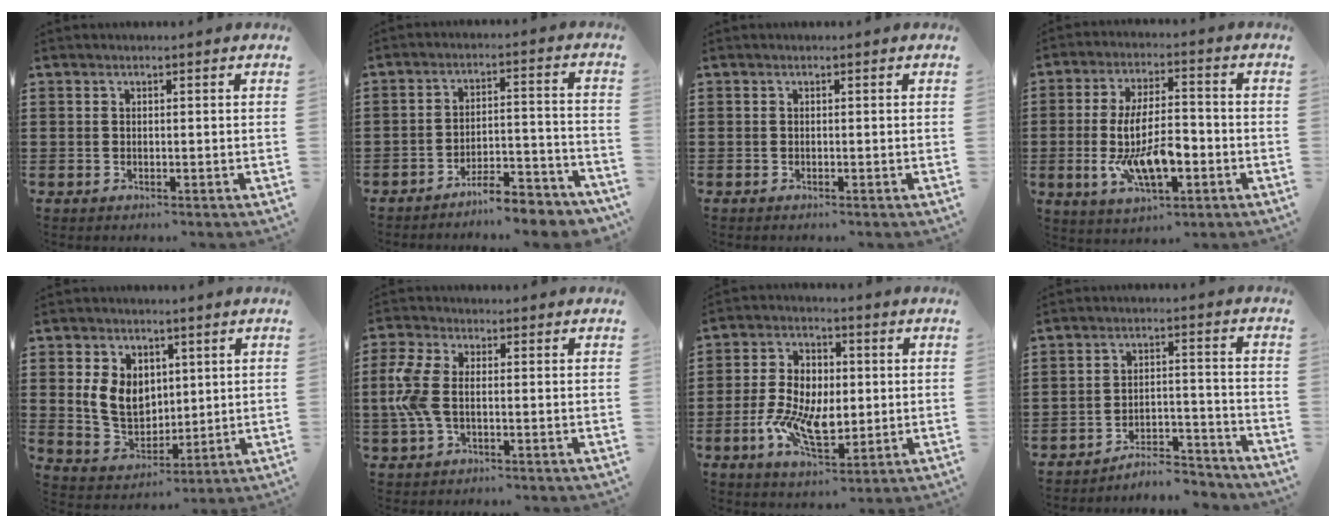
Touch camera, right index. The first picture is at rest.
{"total": 6.1, "force": [-5.9, 0.3, 1.7], "torque": [-0.025, 0.009, -0.114]}
{"total": 0.0}
{"total": 11.2, "force": [-3.0, 4.5, 9.7], "torque": [-0.192, -0.004, -0.054]}
{"total": 8.0, "force": [1.5, 6.3, 4.7], "torque": [-0.114, 0.012, 0.026]}
{"total": 6.3, "force": [-0.3, 3.3, 5.3], "torque": [-0.147, -0.006, -0.018]}
{"total": 9.4, "force": [-1.7, 5.4, 7.4], "torque": [-0.165, 0.005, -0.035]}
{"total": 5.4, "force": [-5.3, 0.8, 0.9], "torque": [-0.015, 0.013, -0.105]}